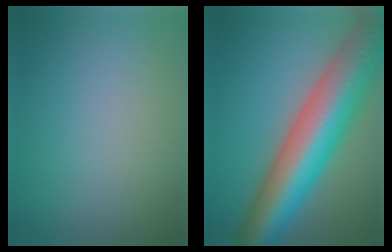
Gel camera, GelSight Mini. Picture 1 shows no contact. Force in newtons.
{"total": 13.8, "press": 13.8, "slide": 0.4}